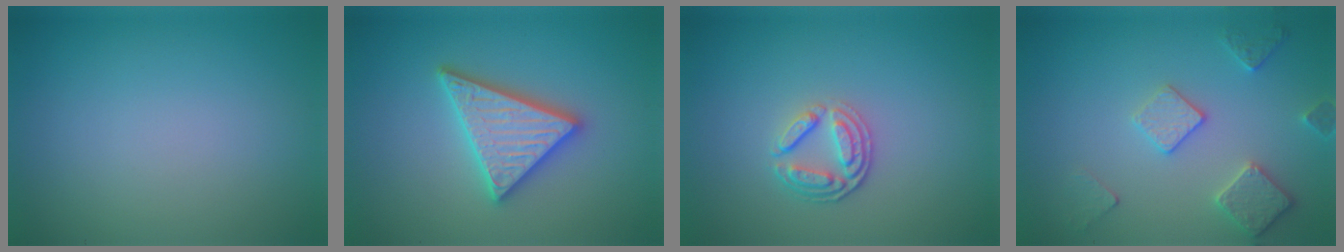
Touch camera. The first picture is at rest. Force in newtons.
{"total": 4.8, "press": 4.8, "slide": 0.7}
{"total": 2.9, "press": 2.5, "slide": 1.5}
{"total": 3.3, "press": 3.1, "slide": 1.3}